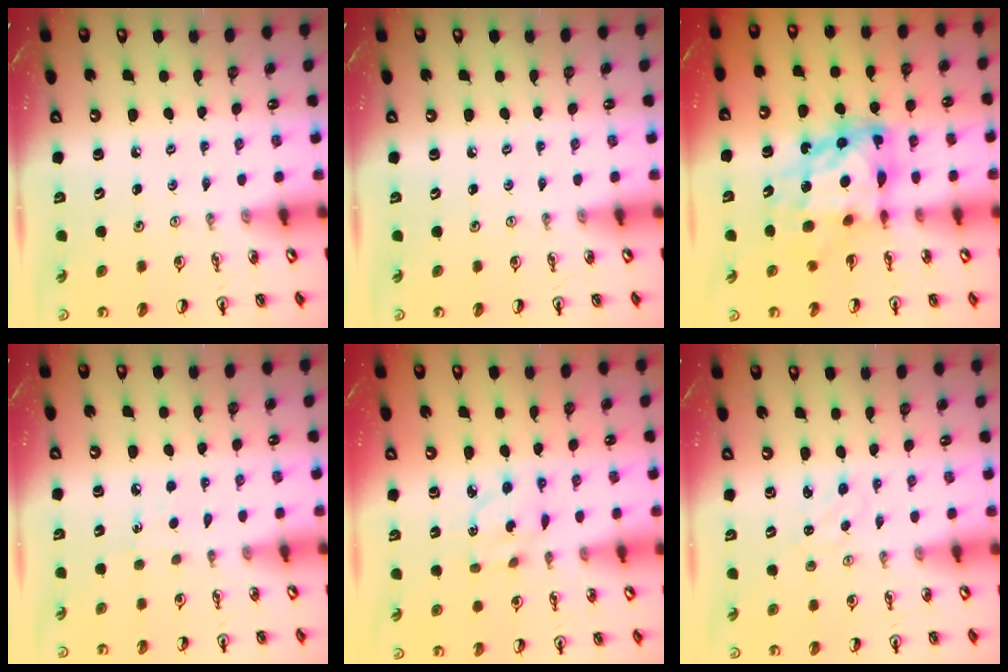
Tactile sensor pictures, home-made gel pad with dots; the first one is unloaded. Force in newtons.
{"total": 0.0}
{"total": 13.6, "press": 13.5, "slide": 1.2}
{"total": 5.6, "press": 5.6, "slide": 0.6}
{"total": 3.5, "press": 3.5, "slide": 0.4}
{"total": 0.0}